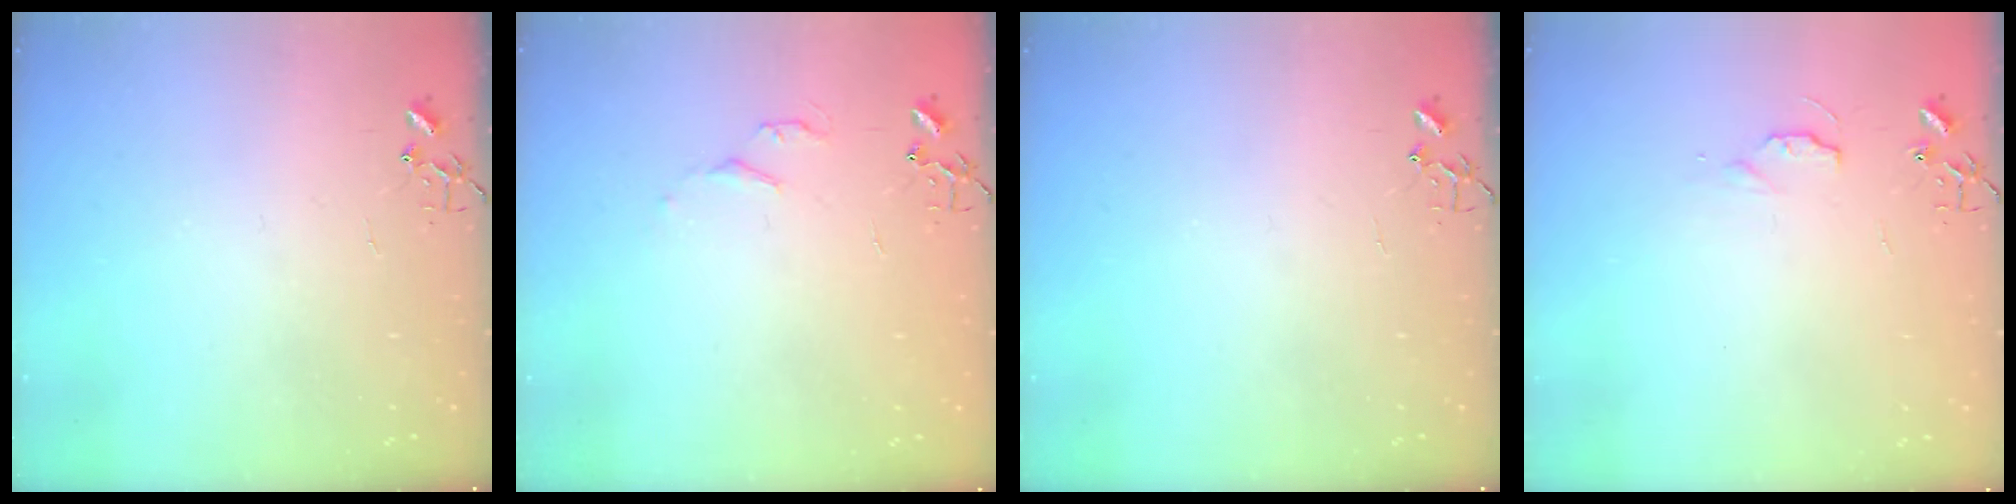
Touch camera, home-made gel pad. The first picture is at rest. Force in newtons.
{"total": 4.5, "press": 4.5, "slide": 0.7}
{"total": 0.0}
{"total": 3.6, "press": 3.6, "slide": 0.4}